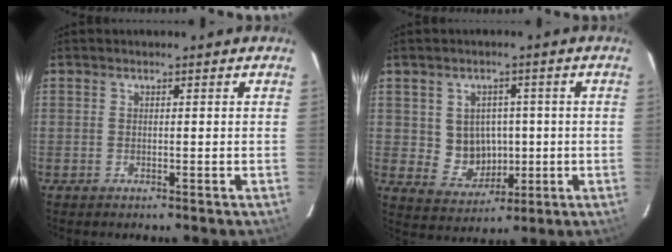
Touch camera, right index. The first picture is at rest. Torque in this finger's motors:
{"motor_torque": [0.13, 0.03, 0.06, 0.00]}